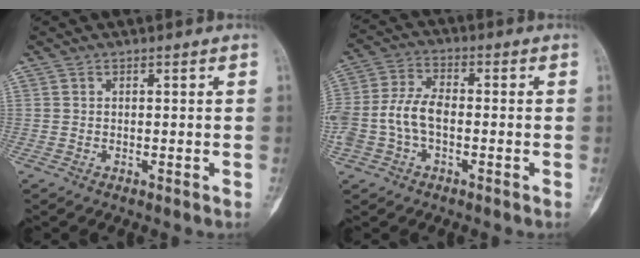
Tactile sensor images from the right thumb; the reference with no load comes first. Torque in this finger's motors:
{"motor_torque": [0.73, 0.71, 1.64, -0.37, 0.21]}